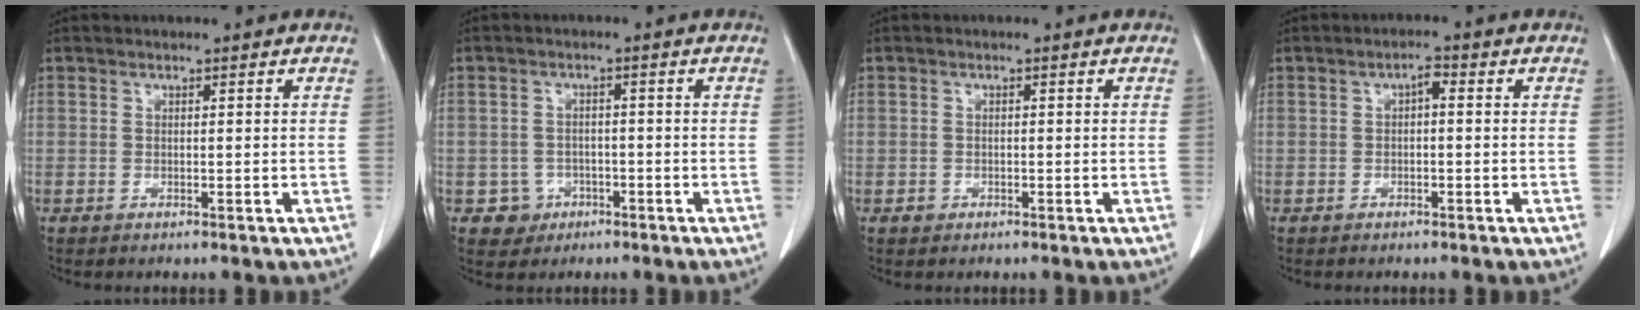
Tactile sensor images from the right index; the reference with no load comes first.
{"total": 3.9, "force": [-1.5, 3.5, -0.2], "torque": [0.014, 0.016, -0.018]}
{"total": 1.1, "force": [-0.4, 1.0, 0.0], "torque": [0.003, 0.006, -0.004]}
{"total": 1.7, "force": [0.1, 0.7, 1.6], "torque": [-0.024, 0.006, 0.000]}